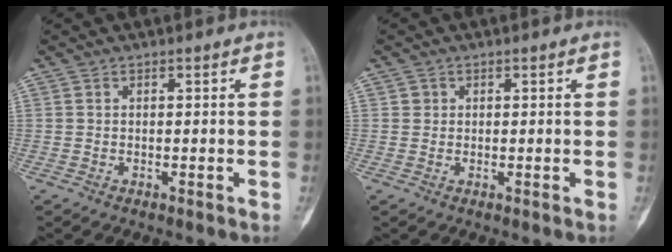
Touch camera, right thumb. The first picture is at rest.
{"total": 0.9, "force": [0.3, 0.9, 0.1], "torque": [0.008, 0.002, 0.003]}